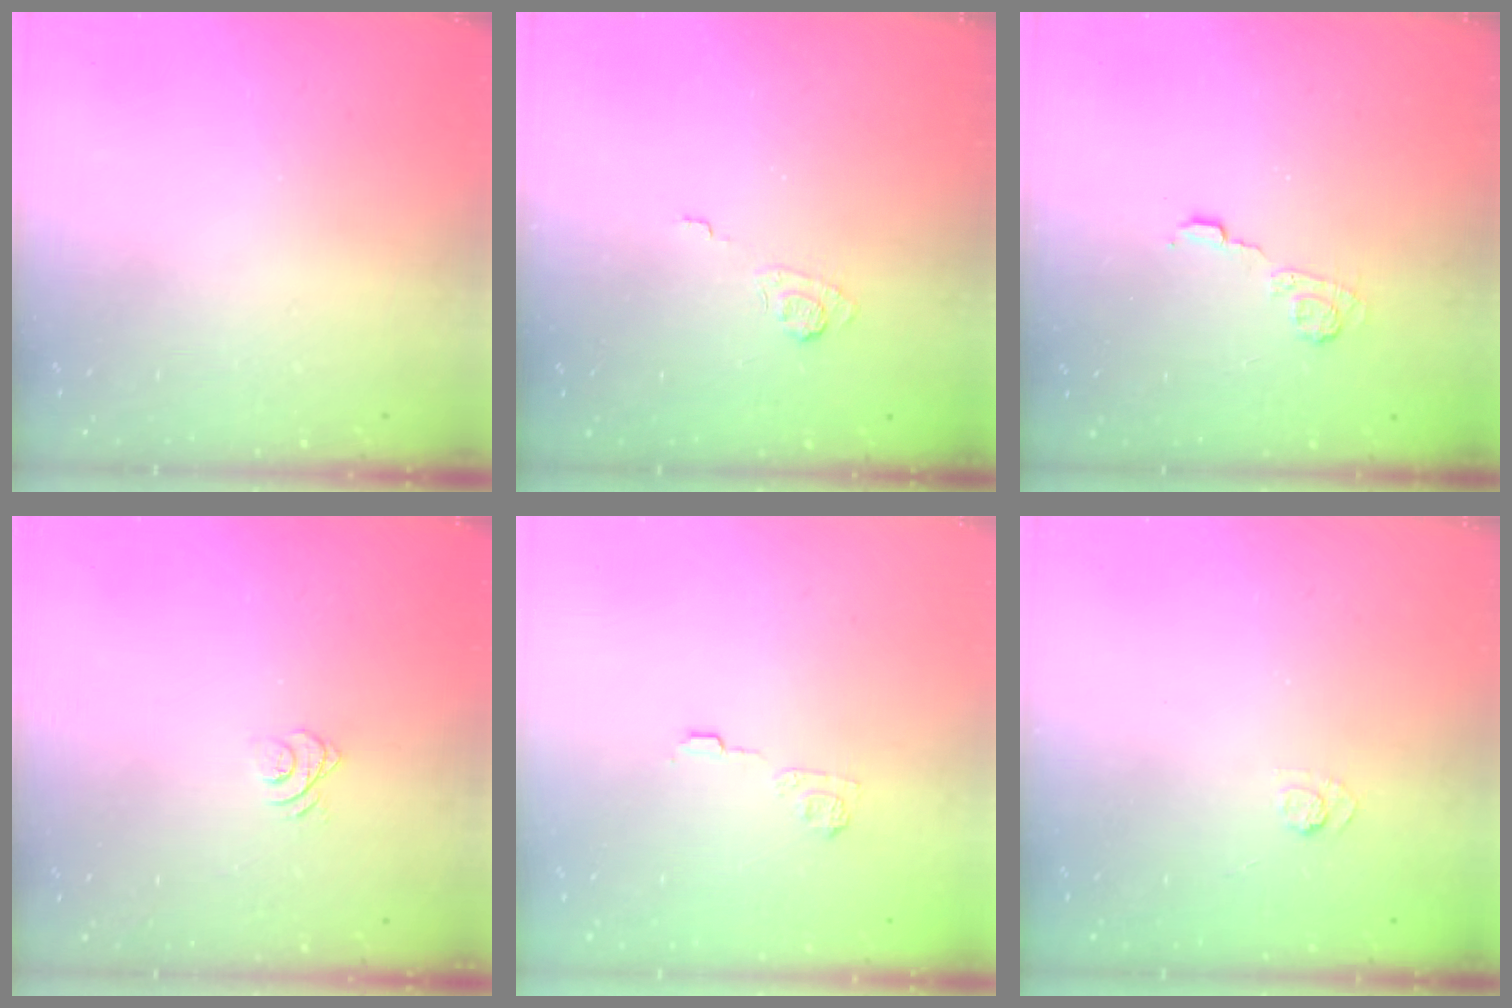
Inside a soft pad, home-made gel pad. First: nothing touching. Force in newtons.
{"total": 3.1, "press": 2.8, "slide": 1.5}
{"total": 5.0, "press": 4.9, "slide": 0.7}
{"total": 6.7, "press": 6.7, "slide": 0.5}
{"total": 6.4, "press": 6.3, "slide": 1.5}
{"total": 2.4, "press": 2.0, "slide": 1.3}